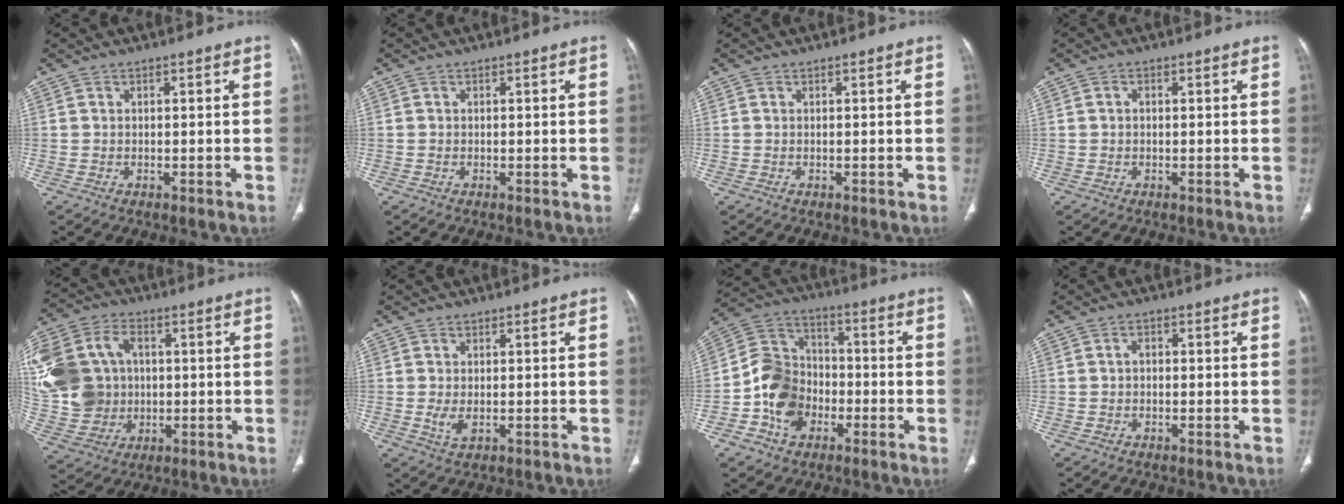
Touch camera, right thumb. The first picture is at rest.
{"total": 0.0}
{"total": 0.0}
{"total": 0.8, "force": [0.1, 0.6, 0.5], "torque": [-0.008, 0.003, 0.000]}
{"total": 19.8, "force": [2.2, 16.4, 10.9], "torque": [-0.232, 0.026, 0.054]}
{"total": 2.4, "force": [-0.2, 1.3, 2.1], "torque": [-0.045, -0.008, 0.001]}
{"total": 12.6, "force": [-4.1, 10.0, 6.4], "torque": [-0.088, 0.038, -0.082]}
{"total": 1.6, "force": [-0.1, 1.3, 1.0], "torque": [-0.010, 0.010, -0.005]}